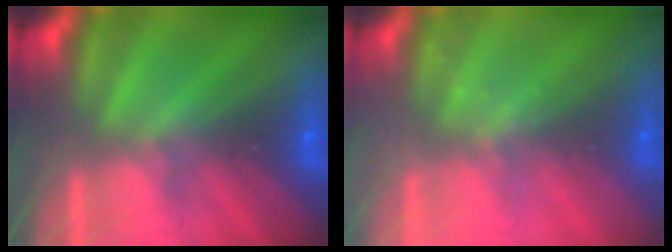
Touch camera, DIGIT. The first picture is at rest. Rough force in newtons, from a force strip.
{"total": 2.2}